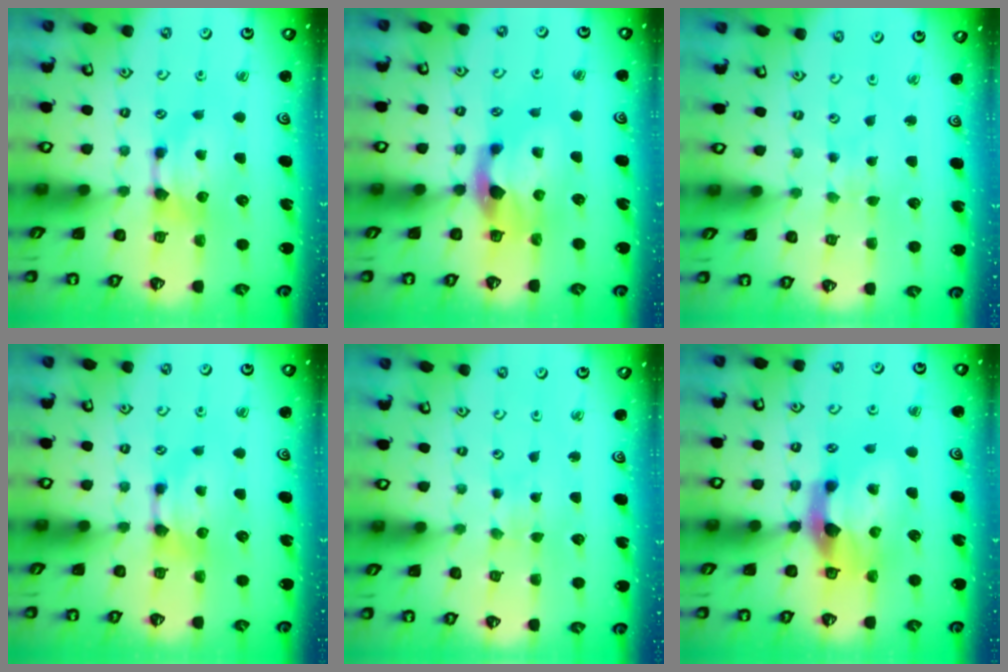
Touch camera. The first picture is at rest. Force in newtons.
{"total": 2.3, "press": 1.9, "slide": 1.3}
{"total": 5.2, "press": 5.2, "slide": 0.2}
{"total": 0.0}
{"total": 4.7, "press": 4.7, "slide": 0.1}
{"total": 5.6, "press": 5.2, "slide": 2.0}